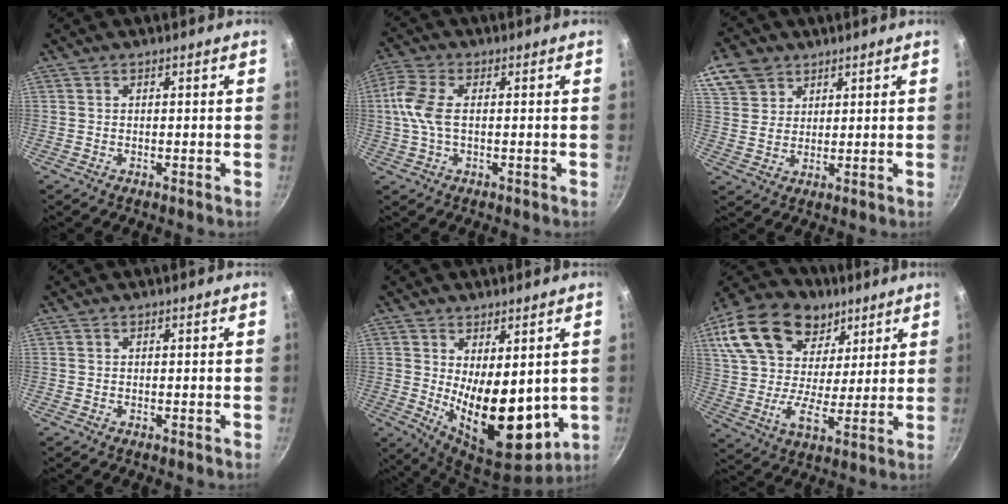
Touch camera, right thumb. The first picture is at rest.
{"total": 7.4, "force": [0.4, 3.9, 6.3], "torque": [-0.146, 0.015, -0.001]}
{"total": 8.4, "force": [4.9, 6.1, 3.0], "torque": [-0.039, -0.006, 0.093]}
{"total": 0.0}
{"total": 15.1, "force": [0.5, 7.6, 13.0], "torque": [-0.172, -0.043, 0.029]}
{"total": 23.2, "force": [12.1, 15.2, 12.7], "torque": [-0.224, -0.010, 0.206]}